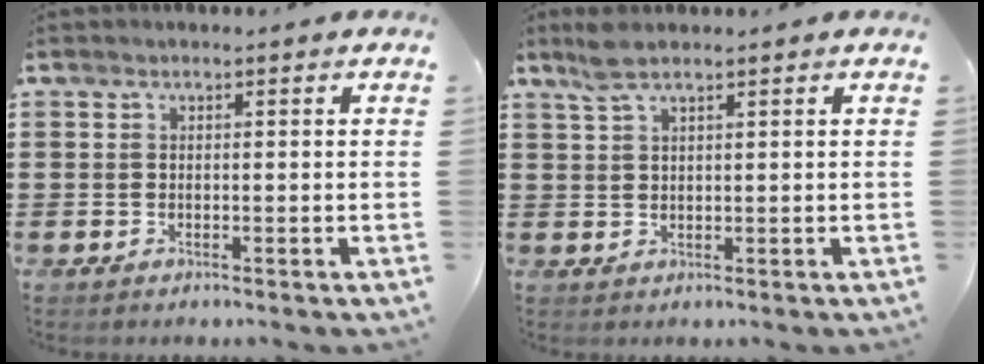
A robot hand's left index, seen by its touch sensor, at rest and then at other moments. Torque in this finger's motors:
{"motor_torque": [0.93, -0.23, 0.15, 0.09]}